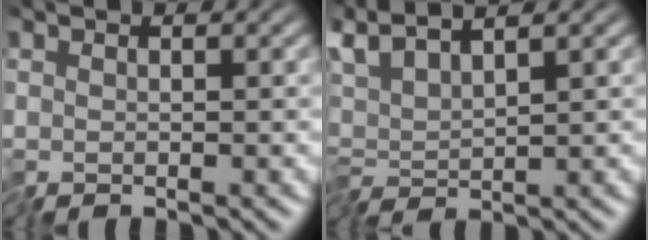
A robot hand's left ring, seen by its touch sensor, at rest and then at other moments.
{"total": 3.3, "force": [1.7, 0.4, 2.7], "torque": [-0.062, 0.012, 0.025]}